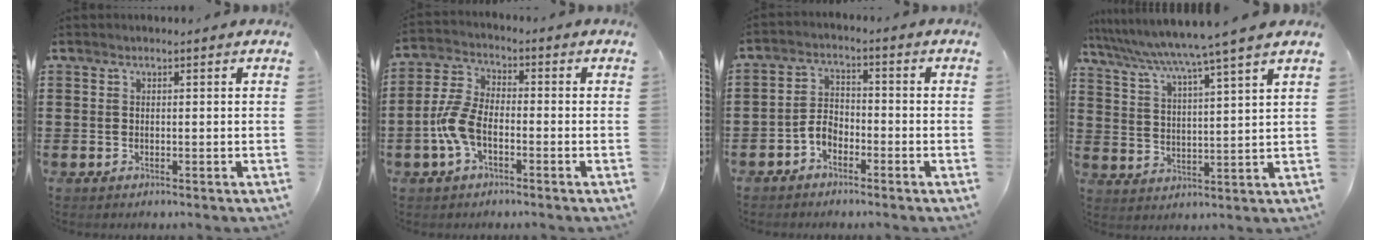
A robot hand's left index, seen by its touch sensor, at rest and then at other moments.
{"total": 6.7, "force": [-2.3, 3.5, 5.3], "torque": [-0.137, -0.002, -0.051]}
{"total": 3.5, "force": [-2.3, 1.9, 1.9], "torque": [-0.051, 0.004, -0.050]}
{"total": 5.8, "force": [4.9, -1.8, 2.6], "torque": [-0.072, -0.042, 0.075]}